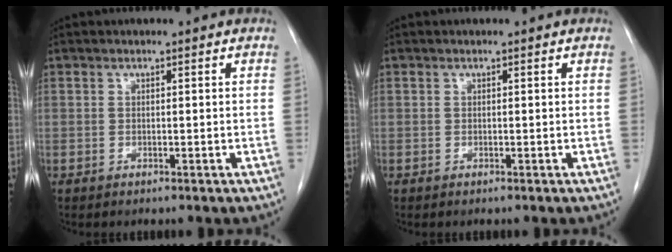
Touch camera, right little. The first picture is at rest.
{"total": 0.0}